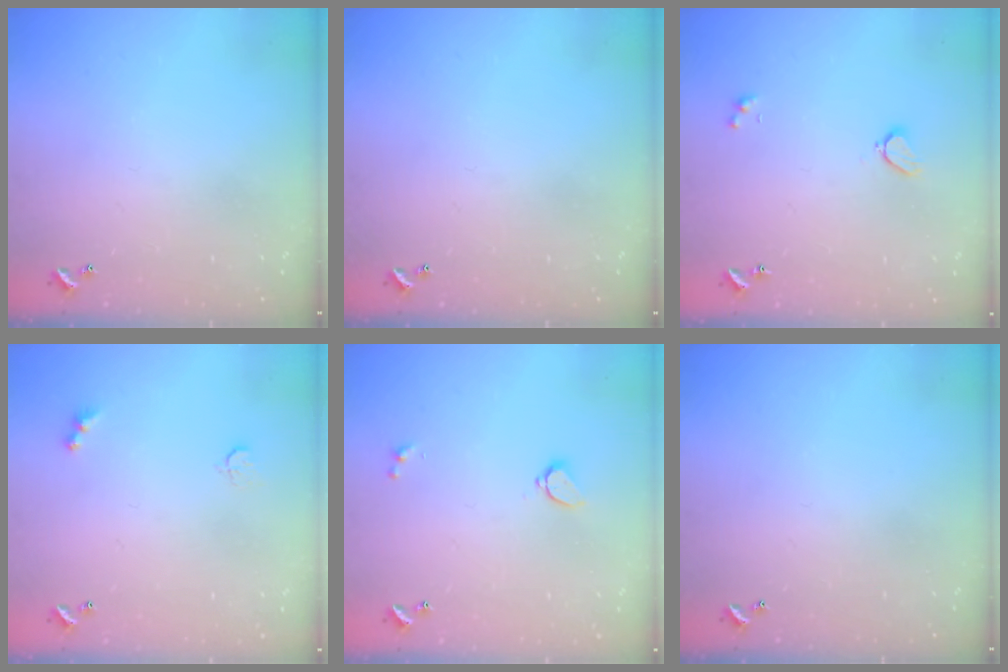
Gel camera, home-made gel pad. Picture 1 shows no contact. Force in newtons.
{"total": 0.0}
{"total": 1.9, "press": 1.9, "slide": 0.6}
{"total": 2.9, "press": 2.8, "slide": 0.7}
{"total": 1.7, "press": 1.6, "slide": 0.5}
{"total": 0.0}